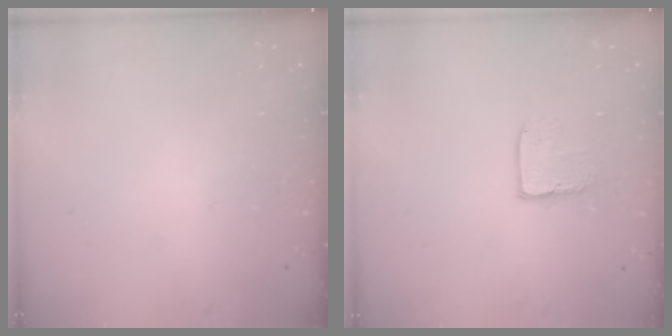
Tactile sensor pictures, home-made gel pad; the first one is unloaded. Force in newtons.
{"total": 5.1, "press": 5.0, "slide": 0.4}